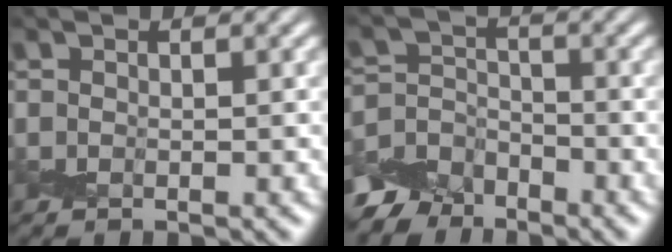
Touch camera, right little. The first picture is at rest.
{"total": 5.0, "force": [-4.3, 2.5, 0.6], "torque": [0.001, -0.003, -0.079]}